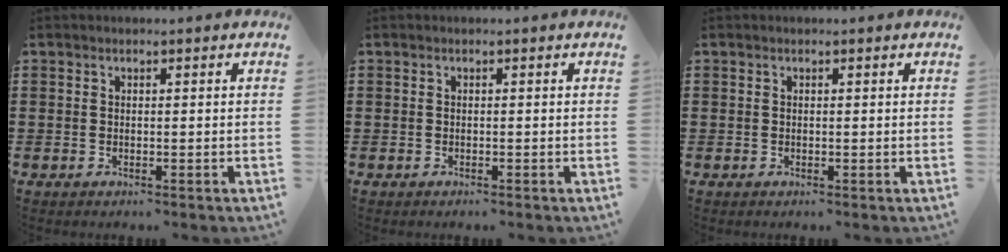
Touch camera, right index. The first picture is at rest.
{"total": 0.0}
{"total": 0.0}